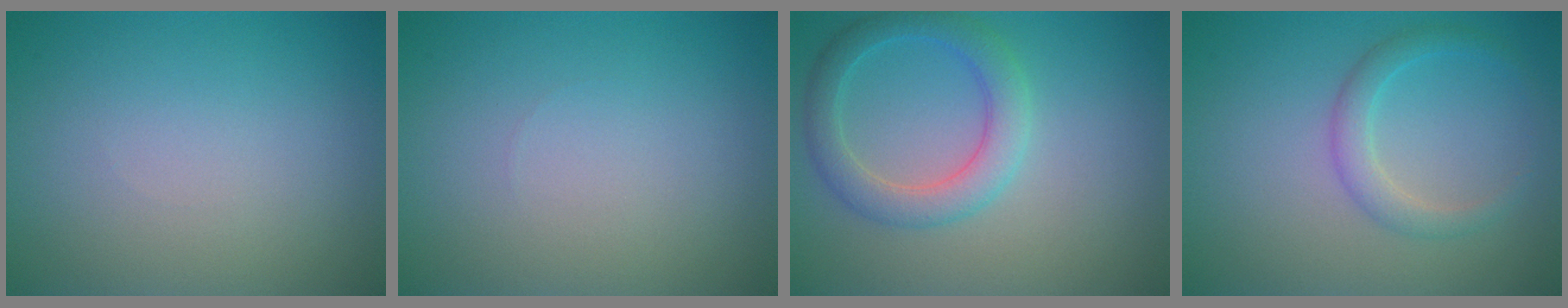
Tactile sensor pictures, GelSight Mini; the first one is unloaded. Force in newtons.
{"total": 0.0}
{"total": 3.7, "press": 3.6, "slide": 0.3}
{"total": 2.2, "press": 2.2, "slide": 0.1}